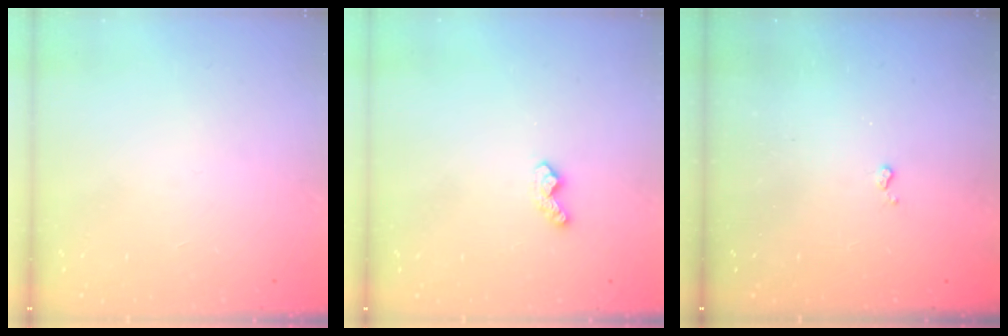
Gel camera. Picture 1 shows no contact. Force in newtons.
{"total": 4.6, "press": 4.6, "slide": 0.5}
{"total": 2.9, "press": 2.8, "slide": 0.5}